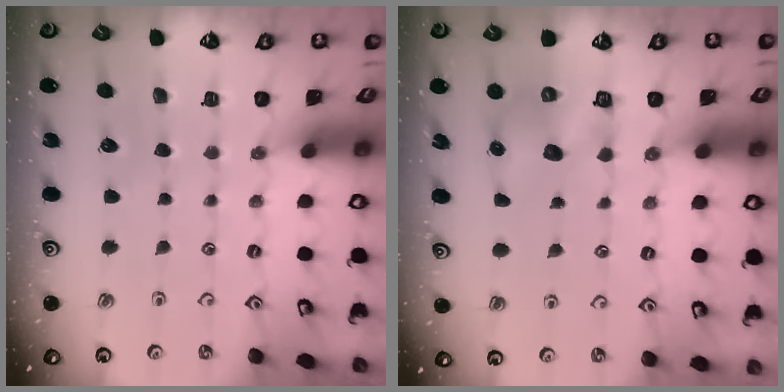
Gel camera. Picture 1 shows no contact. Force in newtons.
{"total": 6.7, "press": 6.7, "slide": 0.9}